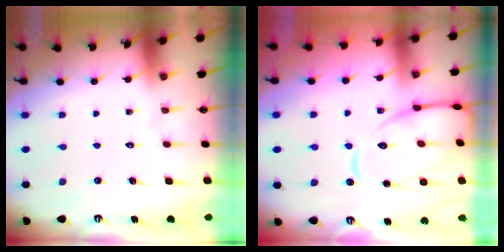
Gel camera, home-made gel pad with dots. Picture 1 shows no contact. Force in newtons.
{"total": 13.6, "press": 13.5, "slide": 0.8}